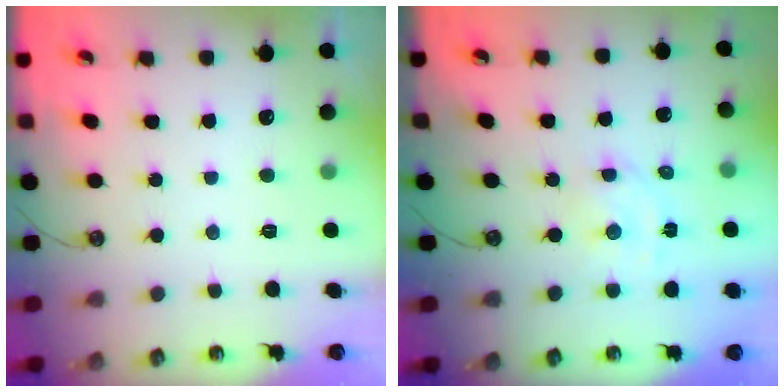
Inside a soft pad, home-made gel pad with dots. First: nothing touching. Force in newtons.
{"total": 3.4, "press": 3.4, "slide": 0.4}